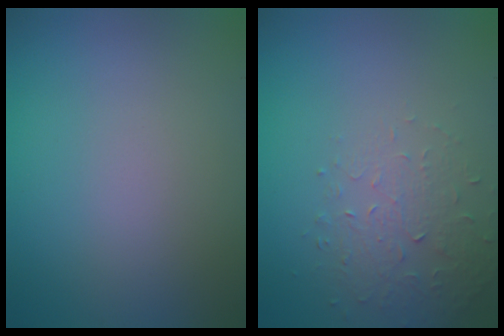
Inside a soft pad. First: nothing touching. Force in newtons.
{"total": 1.6, "press": 1.1, "slide": 1.2}